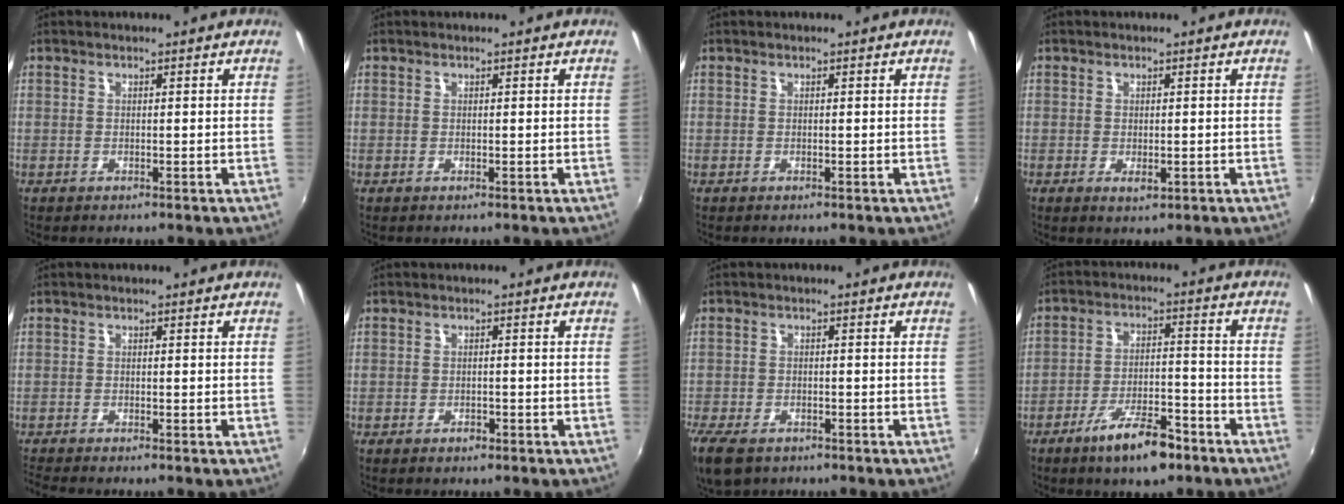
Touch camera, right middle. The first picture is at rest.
{"total": 0.0}
{"total": 0.0}
{"total": 1.8, "force": [-0.4, 0.9, 1.5], "torque": [-0.025, -0.004, -0.003]}
{"total": 3.1, "force": [-2.8, -0.1, 1.2], "torque": [-0.031, -0.022, -0.054]}
{"total": 1.5, "force": [-1.1, 0.7, 0.8], "torque": [-0.014, -0.001, -0.017]}
{"total": 8.6, "force": [-5.9, 4.3, 4.6], "torque": [-0.123, -0.030, -0.109]}
{"total": 10.5, "force": [-7.0, 3.0, 7.2], "torque": [-0.138, -0.001, -0.110]}